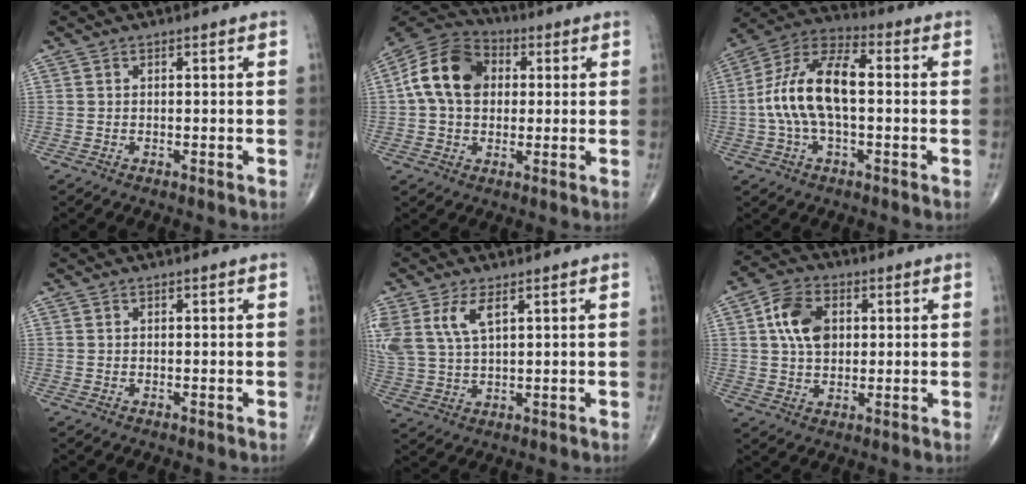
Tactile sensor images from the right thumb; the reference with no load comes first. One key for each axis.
{"total": 13.9, "fx": 2.0, "fy": 10.2, "fz": 9.3, "tx": -0.155, "ty": 0.024, "tz": 0.024}
{"total": 15.0, "fx": -0.2, "fy": 7.2, "fz": 13.2, "tx": -0.260, "ty": 0.039, "tz": -0.011}
{"total": 0.0}
{"total": 9.5, "fx": 4.2, "fy": 4.5, "fz": 7.2, "tx": -0.166, "ty": -0.003, "tz": 0.094}
{"total": 9.6, "fx": 2.1, "fy": 6.5, "fz": 6.7, "tx": -0.111, "ty": 0.003, "tz": 0.035}